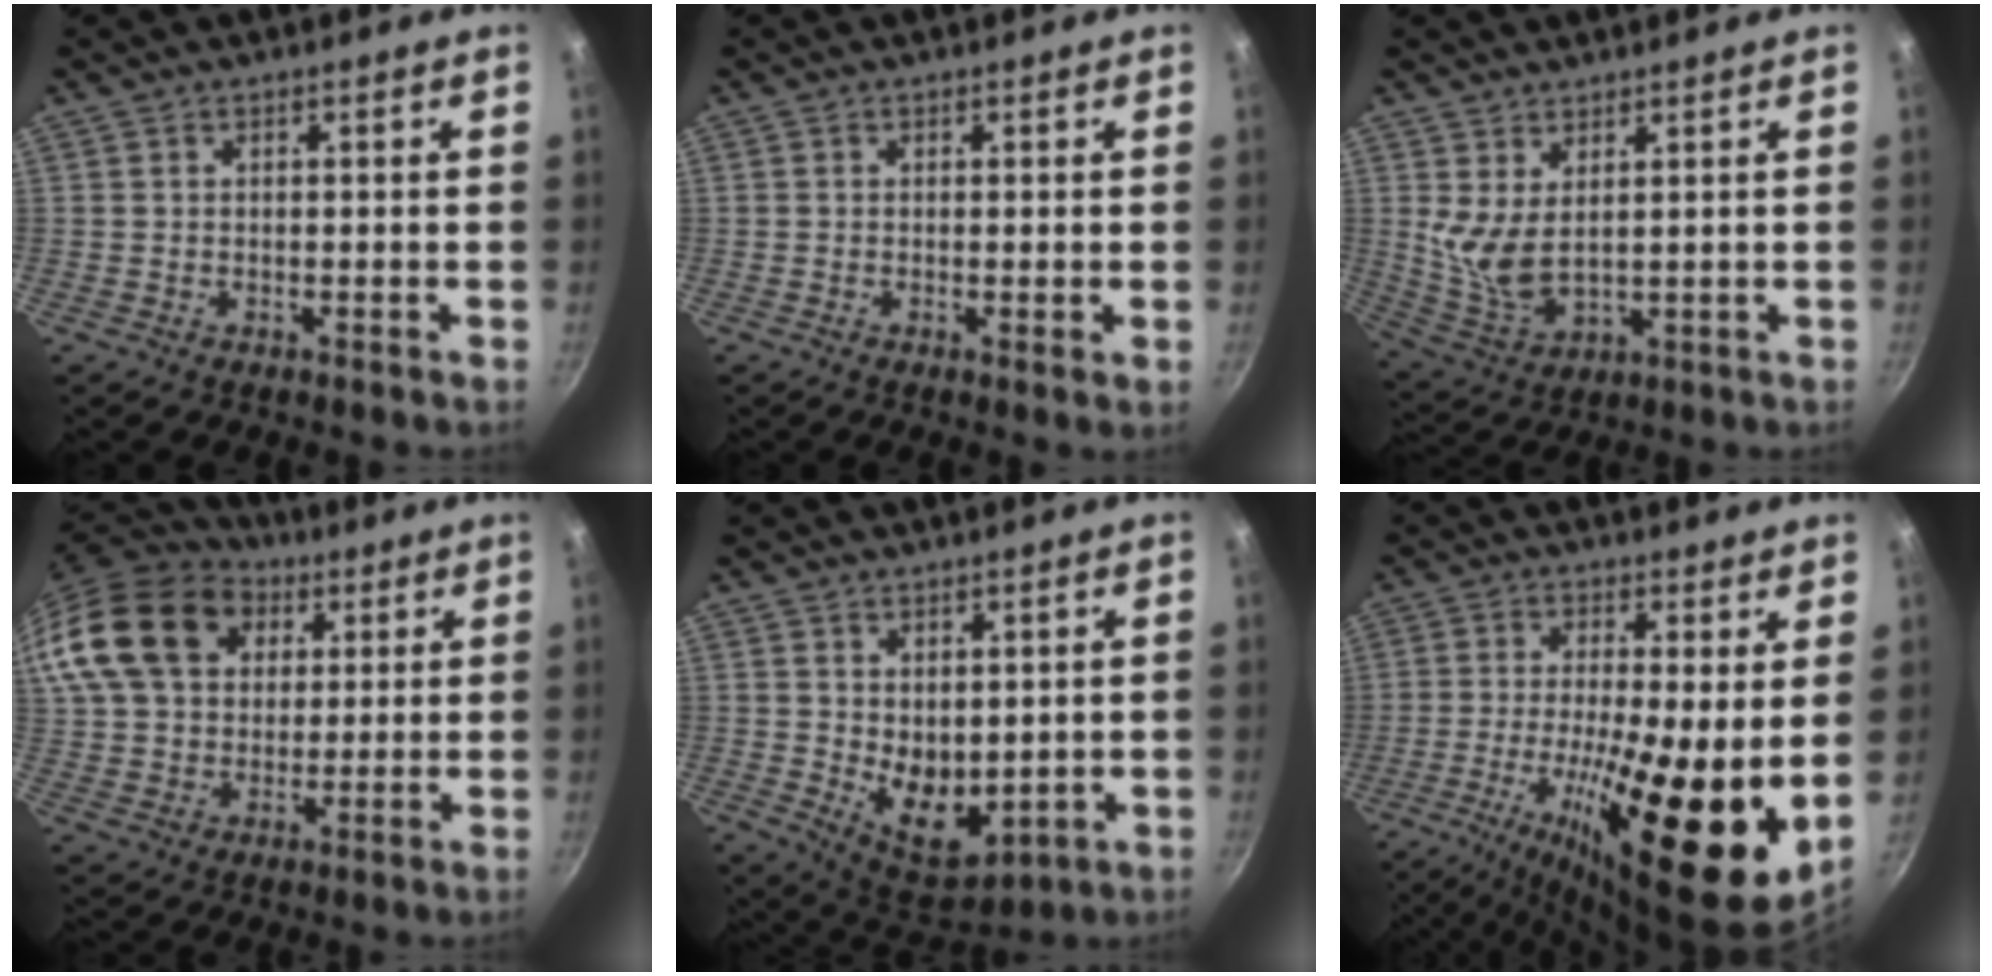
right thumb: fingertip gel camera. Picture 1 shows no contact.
{"total": 1.2, "force": [-0.1, 0.1, 1.2], "torque": [-0.021, -0.006, -0.004]}
{"total": 7.3, "force": [2.8, 3.5, 5.7], "torque": [-0.109, -0.035, 0.065]}
{"total": 21.1, "force": [7.3, 15.8, 12.0], "torque": [-0.223, 0.014, 0.125]}
{"total": 9.1, "force": [0.8, 6.1, 6.8], "torque": [-0.075, -0.028, 0.034]}
{"total": 18.2, "force": [-2.3, 4.4, 17.5], "torque": [-0.288, -0.020, -0.042]}